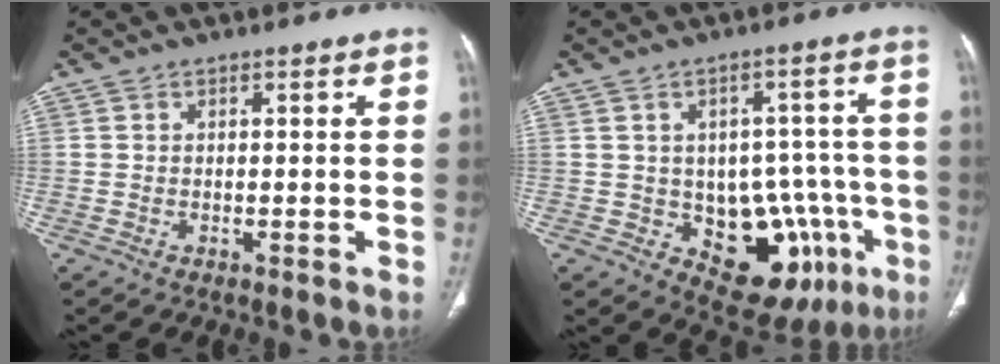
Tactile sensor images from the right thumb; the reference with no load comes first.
{"total": 16.2, "force": [-5.2, 10.5, 11.2], "torque": [-0.090, 0.032, -0.051]}